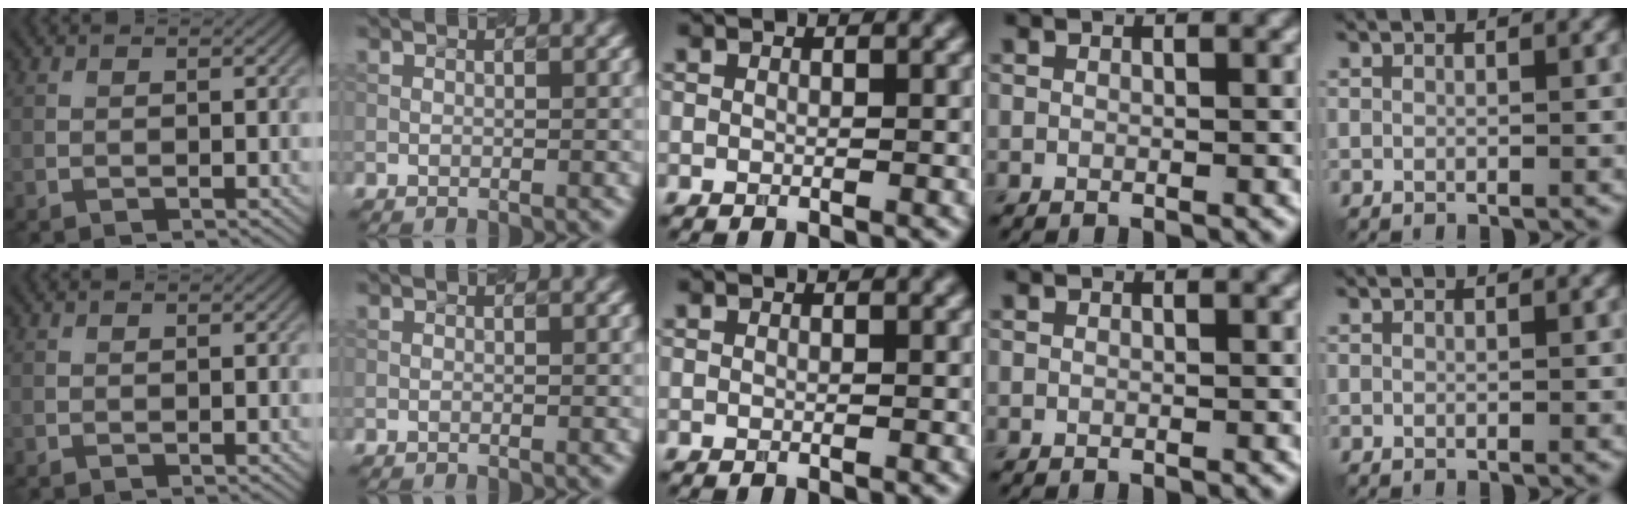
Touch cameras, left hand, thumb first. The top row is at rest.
{}